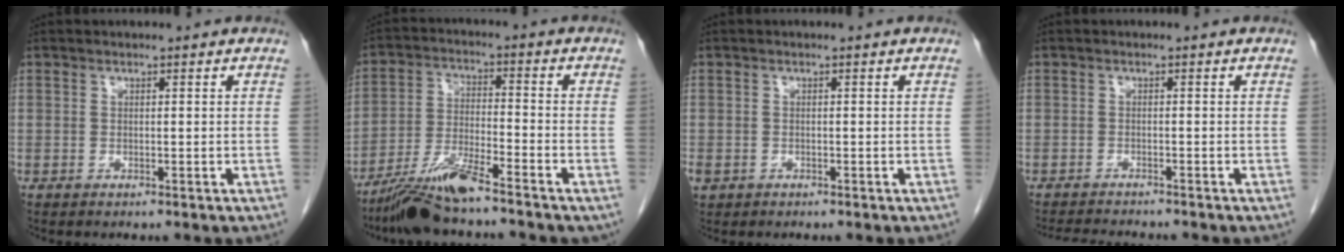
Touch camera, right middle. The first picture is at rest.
{"total": 9.1, "force": [-7.4, 0.6, 5.3], "torque": [-0.107, -0.021, -0.138]}
{"total": 2.1, "force": [-1.0, 1.6, 0.8], "torque": [-0.022, -0.001, -0.014]}
{"total": 5.1, "force": [-4.9, 0.2, 1.6], "torque": [-0.026, -0.015, -0.076]}